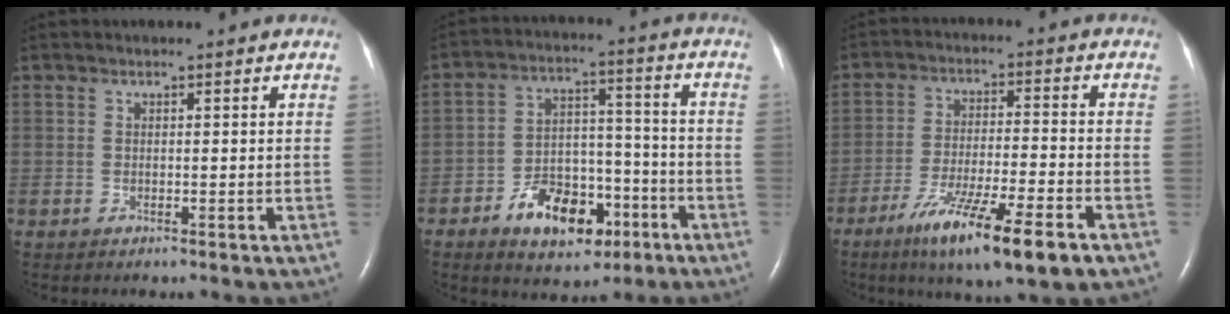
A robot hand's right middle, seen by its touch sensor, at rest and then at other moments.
{"total": 11.6, "force": [-6.3, 6.4, 7.4], "torque": [-0.125, 0.021, -0.095]}
{"total": 13.6, "force": [-8.1, 0.9, 10.9], "torque": [-0.188, -0.035, -0.135]}